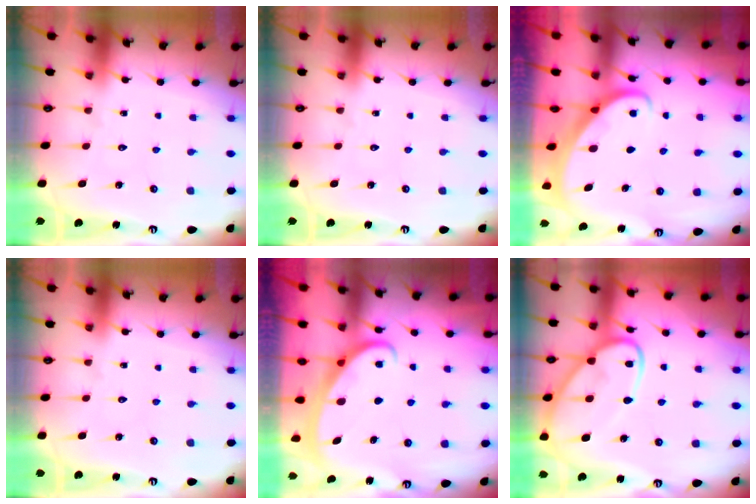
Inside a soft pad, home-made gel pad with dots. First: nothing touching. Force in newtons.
{"total": 0.0}
{"total": 2.6, "press": 2.6, "slide": 0.2}
{"total": 0.0}
{"total": 2.6, "press": 2.6, "slide": 0.4}
{"total": 12.1, "press": 12.0, "slide": 1.1}